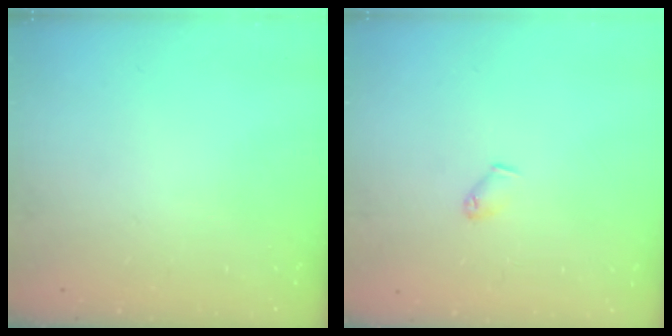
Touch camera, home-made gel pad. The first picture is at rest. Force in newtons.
{"total": 4.0, "press": 3.9, "slide": 0.8}